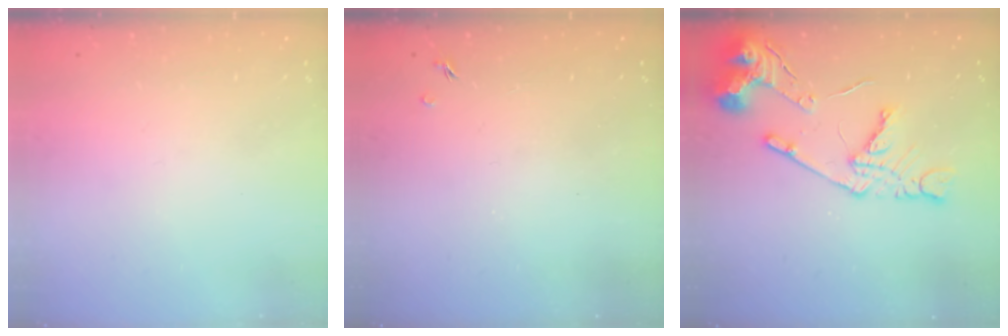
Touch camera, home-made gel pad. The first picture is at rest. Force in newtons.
{"total": 1.3, "press": 1.3, "slide": 0.3}
{"total": 17.4, "press": 17.3, "slide": 1.7}